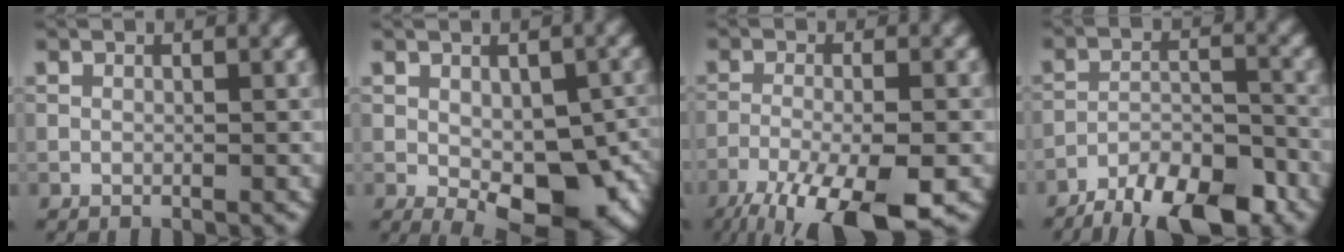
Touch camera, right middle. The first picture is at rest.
{"total": 10.2, "force": [-3.3, 5.2, 8.1], "torque": [-0.119, -0.027, -0.033]}
{"total": 10.6, "force": [-7.2, 2.9, 7.2], "torque": [-0.134, -0.042, -0.114]}
{"total": 9.6, "force": [-7.7, 2.9, 4.9], "torque": [-0.063, -0.005, -0.127]}